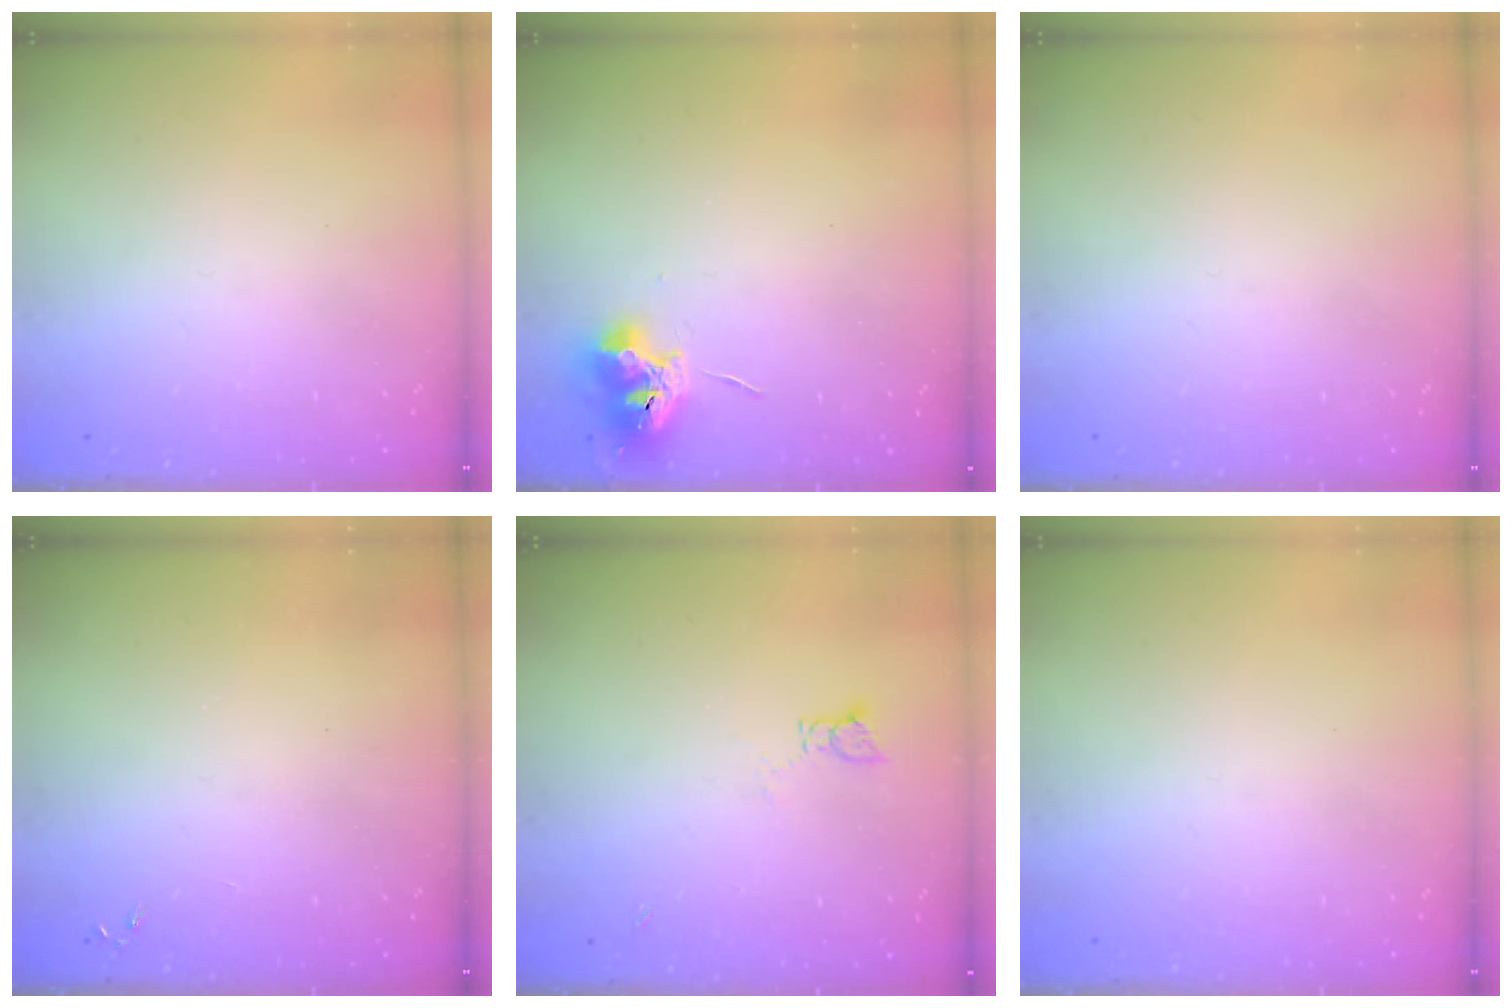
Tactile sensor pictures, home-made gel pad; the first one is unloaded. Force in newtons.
{"total": 11.0, "press": 11.0, "slide": 0.8}
{"total": 0.0}
{"total": 0.0}
{"total": 2.0, "press": 2.0, "slide": 0.2}
{"total": 0.0}